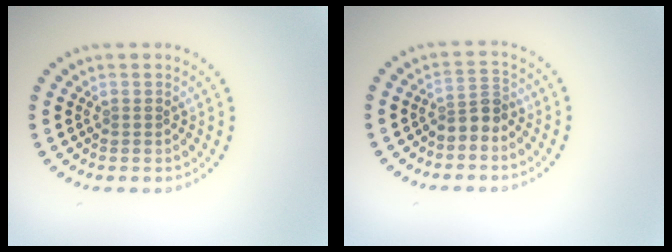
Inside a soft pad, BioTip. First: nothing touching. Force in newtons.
{"total": 2.3, "press": 1.8, "slide": 1.5}